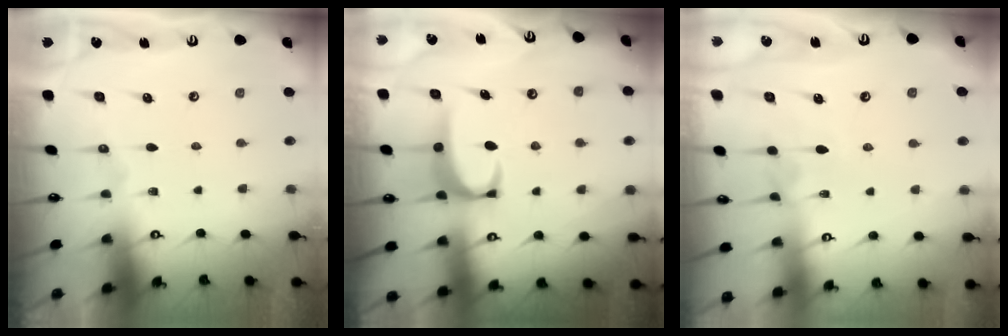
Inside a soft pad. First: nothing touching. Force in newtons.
{"total": 3.5, "press": 3.5, "slide": 0.3}
{"total": 2.8, "press": 2.8, "slide": 0.4}